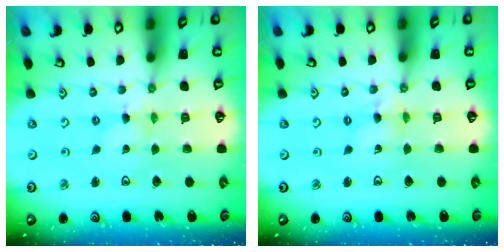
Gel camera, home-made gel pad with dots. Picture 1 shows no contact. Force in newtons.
{"total": 2.9, "press": 2.8, "slide": 0.2}